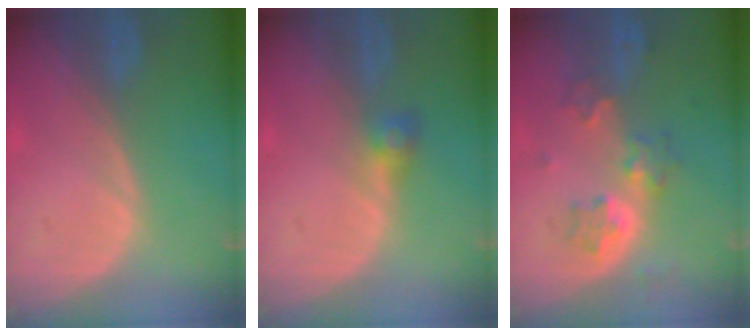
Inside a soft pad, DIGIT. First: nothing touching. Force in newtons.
{"total": 2.6, "press": 2.5, "slide": 0.7}
{"total": 5.8, "press": 5.4, "slide": 2.0}